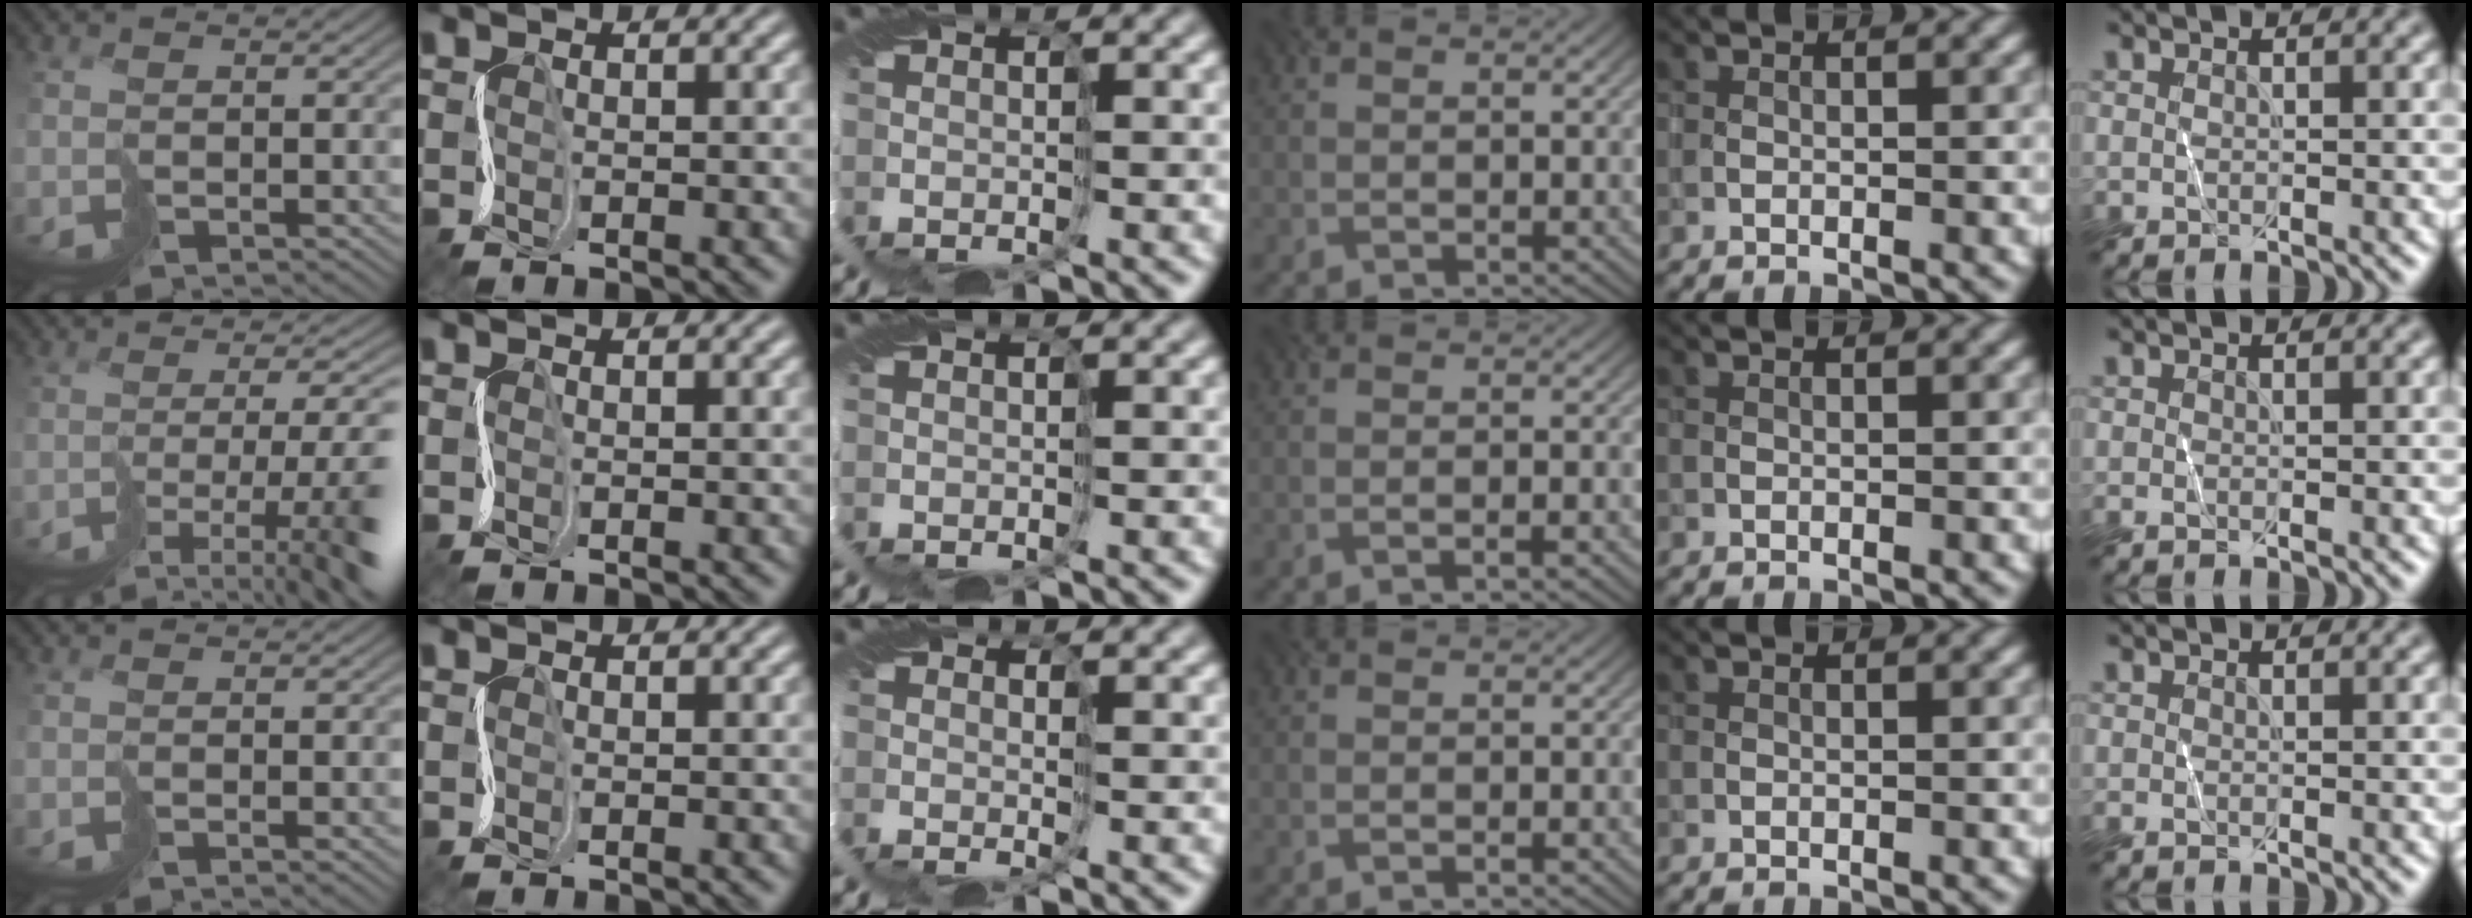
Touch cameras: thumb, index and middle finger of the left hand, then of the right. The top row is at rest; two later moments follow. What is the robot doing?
{"motion": "cut", "object": "paper"}